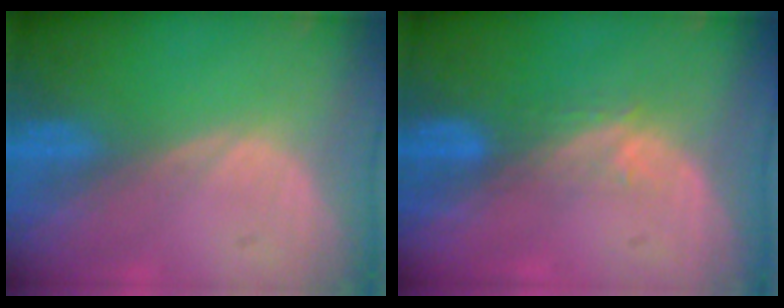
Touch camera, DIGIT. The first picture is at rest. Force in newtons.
{"total": 2.9, "press": 2.4, "slide": 1.7}